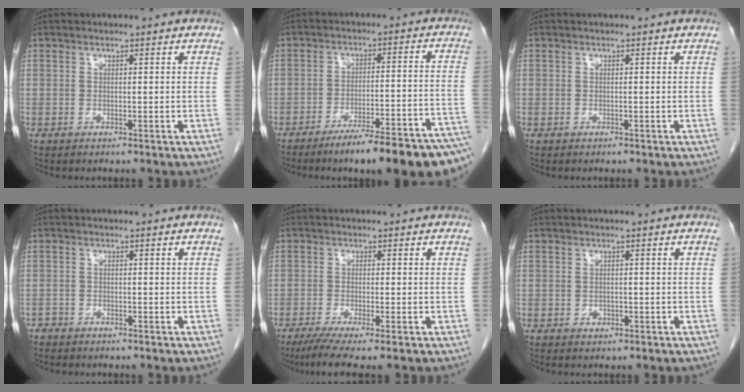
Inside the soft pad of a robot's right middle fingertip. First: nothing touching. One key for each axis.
{"total": 18.1, "fx": -14.6, "fy": 0.6, "fz": 10.7, "tx": -0.080, "ty": 0.013, "tz": -0.204}
{"total": 0.0}
{"total": 1.3, "fx": -1.1, "fy": 0.5, "fz": -0.1, "tx": 0.000, "ty": 0.002, "tz": -0.023}
{"total": 5.9, "fx": -4.1, "fy": -0.1, "fz": 4.2, "tx": -0.067, "ty": -0.018, "tz": -0.070}
{"total": 0.7, "fx": -0.2, "fy": 0.7, "fz": 0.3, "tx": -0.001, "ty": 0.002, "tz": -0.002}